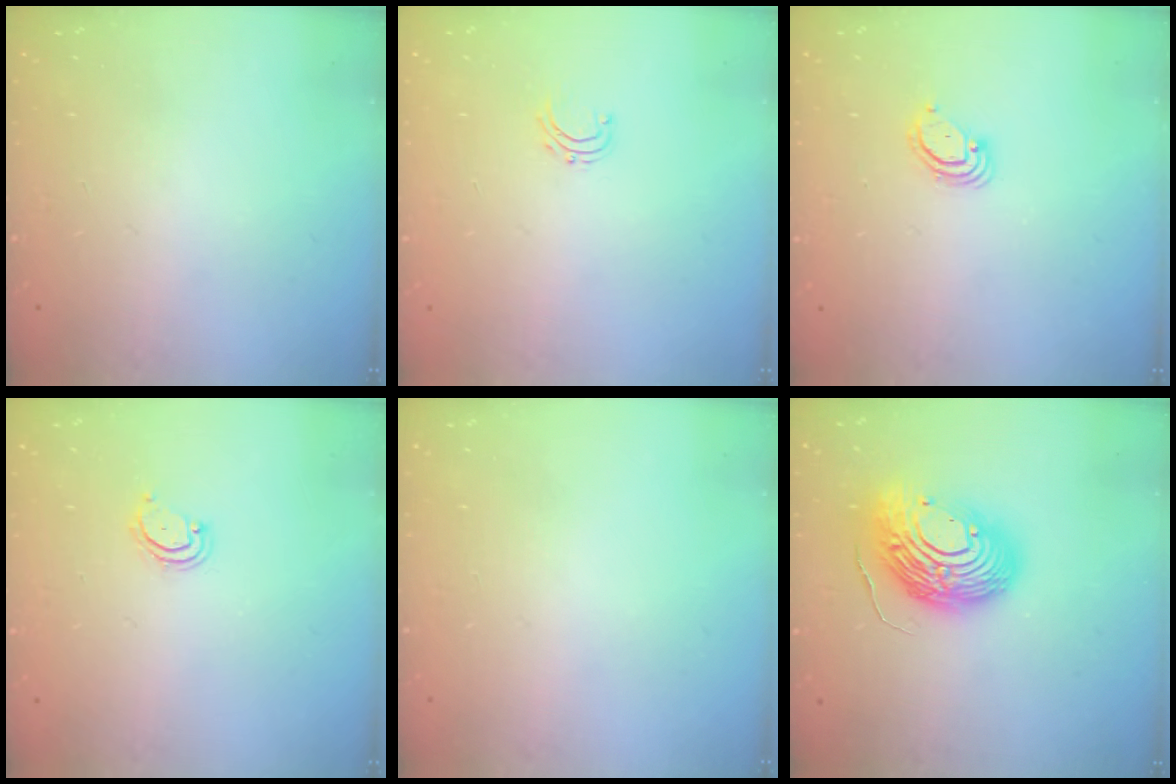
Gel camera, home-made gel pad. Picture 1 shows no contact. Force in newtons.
{"total": 3.7, "press": 3.7, "slide": 0.3}
{"total": 2.9, "press": 2.9, "slide": 0.3}
{"total": 4.0, "press": 3.9, "slide": 0.4}
{"total": 0.0}
{"total": 16.0, "press": 15.8, "slide": 2.4}